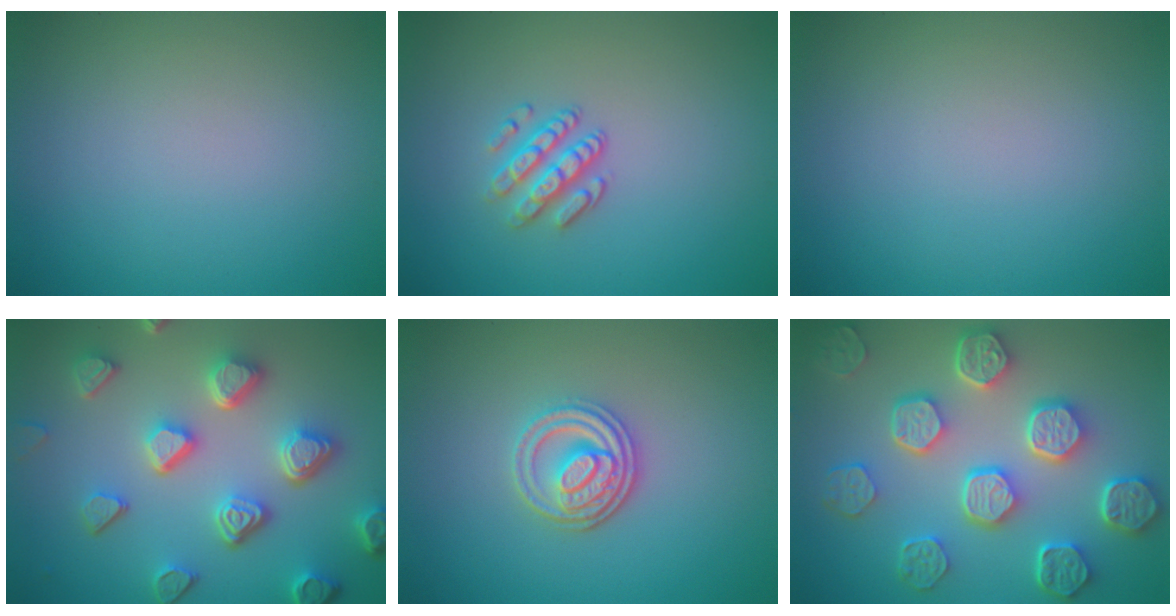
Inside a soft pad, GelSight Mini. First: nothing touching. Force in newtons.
{"total": 2.7, "press": 2.4, "slide": 1.2}
{"total": 0.0}
{"total": 6.6, "press": 5.3, "slide": 3.9}
{"total": 3.6, "press": 3.1, "slide": 1.9}
{"total": 8.1, "press": 6.3, "slide": 5.1}